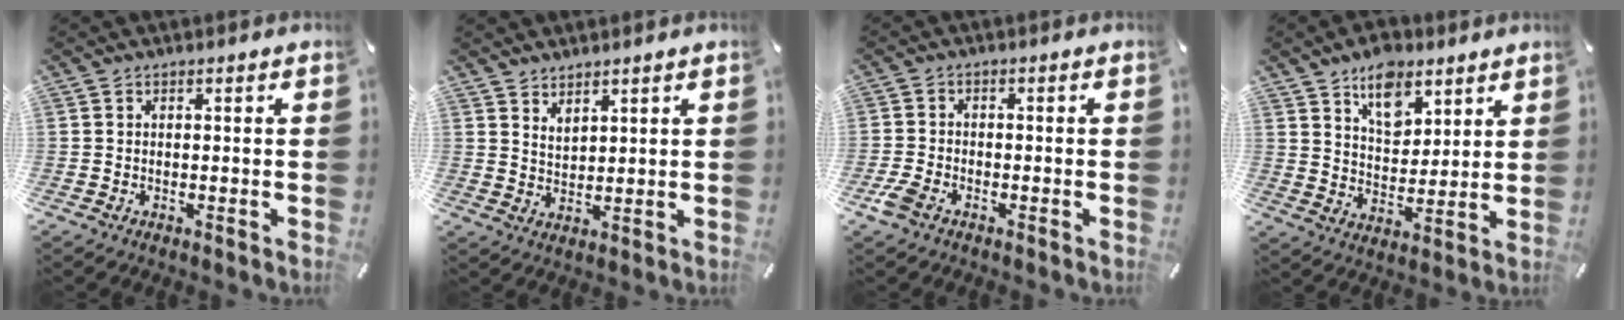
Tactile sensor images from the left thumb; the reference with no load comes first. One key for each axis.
{"total": 3.1, "fx": 2.9, "fy": 1.0, "fz": -0.2, "tx": 0.000, "ty": -0.015, "tz": 0.058}
{"total": 3.6, "fx": -2.3, "fy": 1.9, "fz": 2.1, "tx": -0.059, "ty": 0.001, "tz": -0.049}
{"total": 9.9, "fx": 6.5, "fy": 6.2, "fz": 4.2, "tx": -0.051, "ty": -0.038, "tz": 0.114}